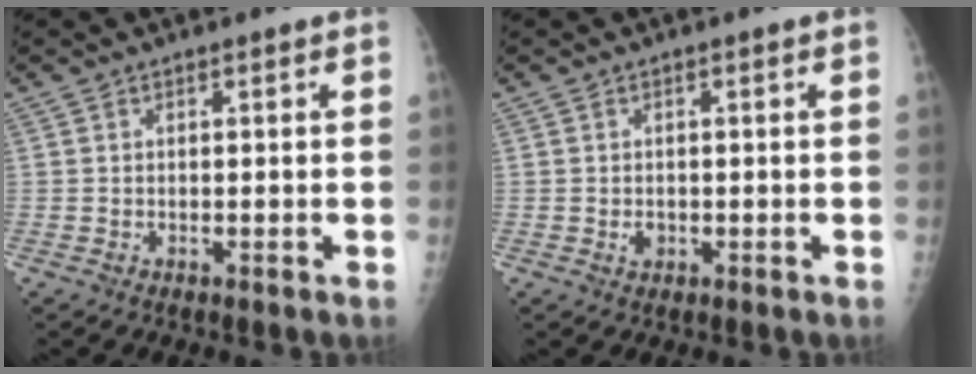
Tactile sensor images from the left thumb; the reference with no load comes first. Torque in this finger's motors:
{"motor_torque": [0.11, 0.21, 0.09, -0.08, 0.00]}